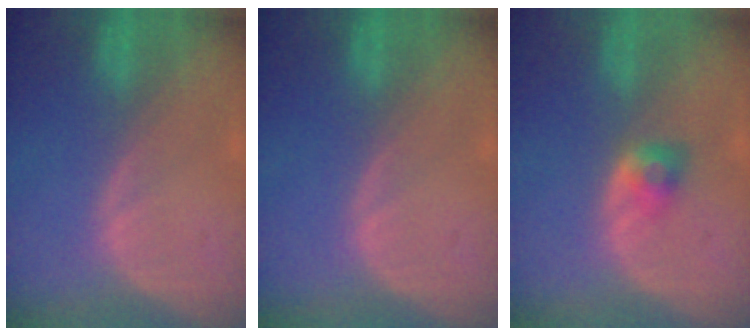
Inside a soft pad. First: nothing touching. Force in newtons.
{"total": 0.0}
{"total": 2.8, "press": 2.4, "slide": 1.4}